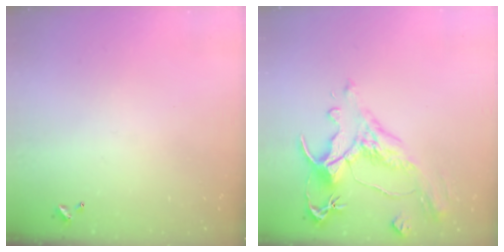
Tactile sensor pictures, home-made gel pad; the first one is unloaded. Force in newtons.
{"total": 1.7, "press": 0.9, "slide": 1.5}